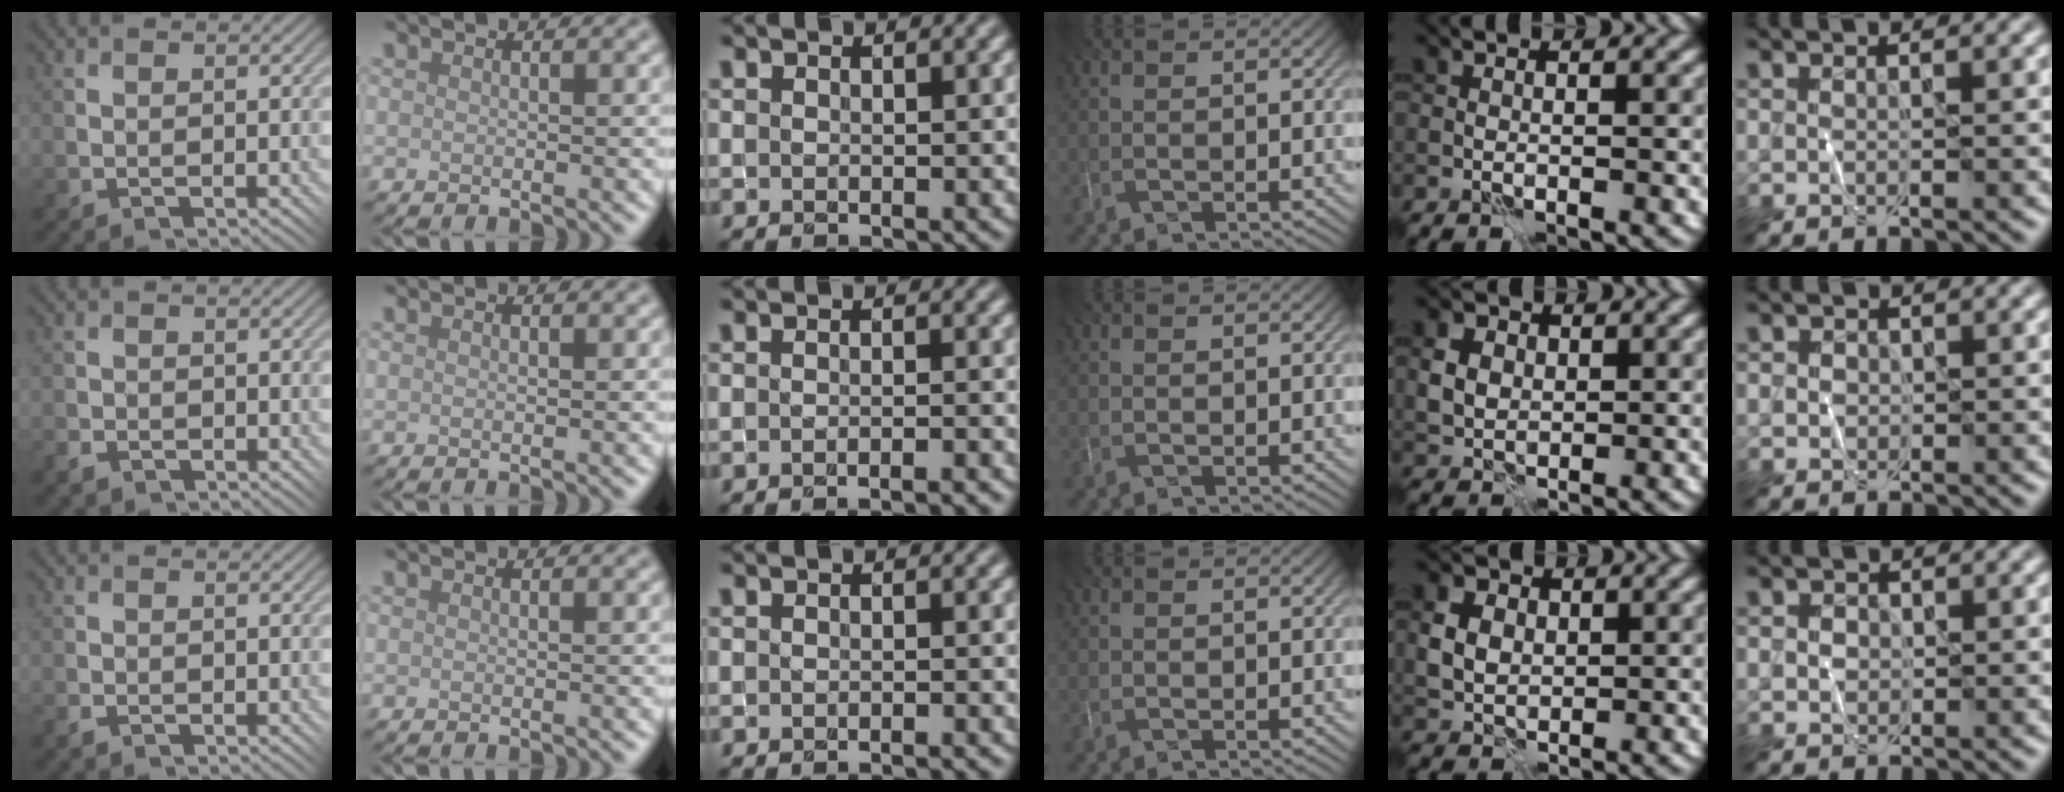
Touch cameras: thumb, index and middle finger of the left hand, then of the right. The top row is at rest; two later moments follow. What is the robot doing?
{"motion": "fold", "object": "shorts"}